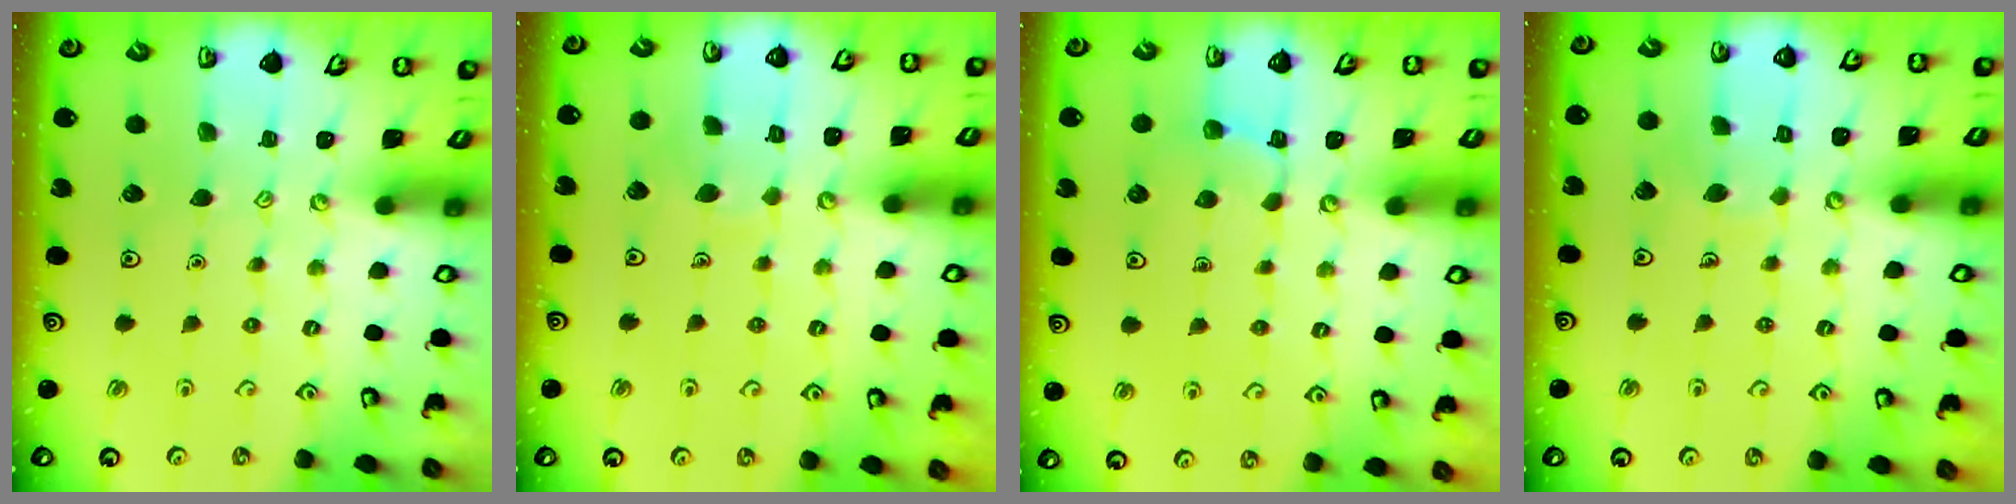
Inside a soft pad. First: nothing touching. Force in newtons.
{"total": 5.4, "press": 5.4, "slide": 0.5}
{"total": 3.5, "press": 3.5, "slide": 0.6}
{"total": 5.2, "press": 5.2, "slide": 0.3}